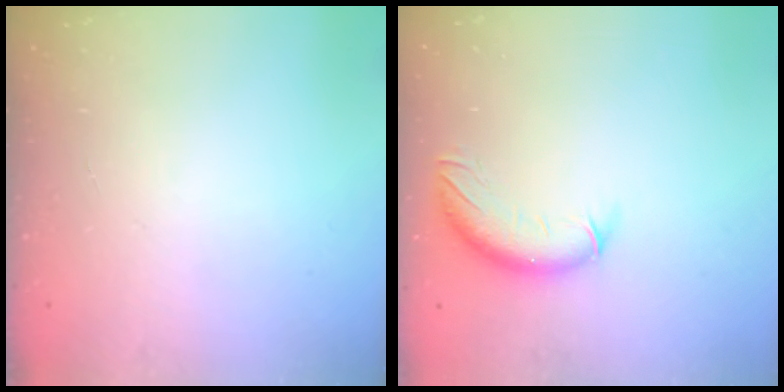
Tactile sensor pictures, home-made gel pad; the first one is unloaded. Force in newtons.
{"total": 10.2, "press": 10.0, "slide": 2.1}